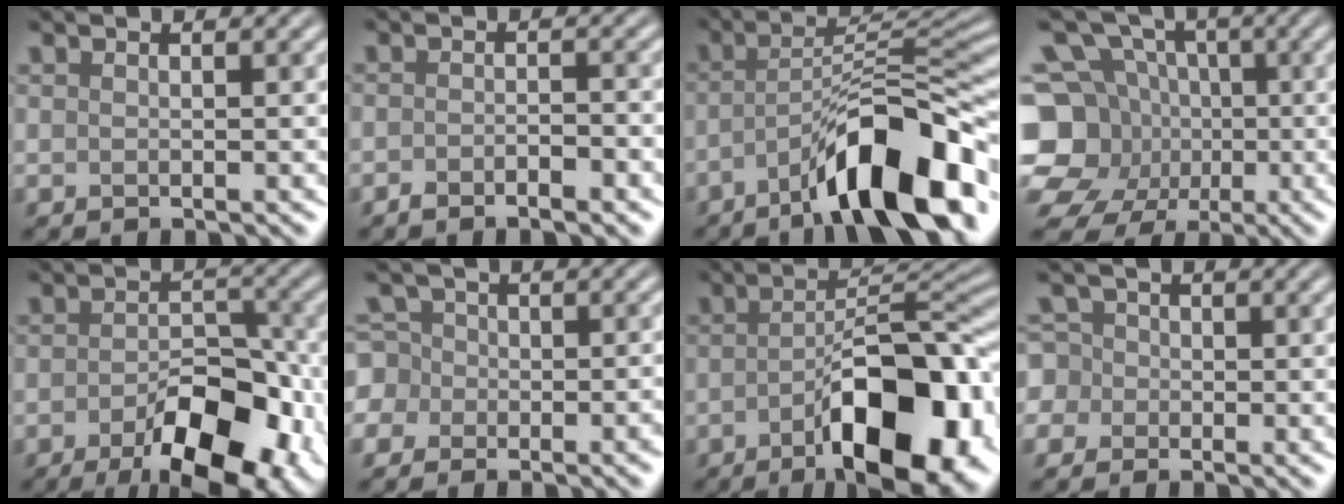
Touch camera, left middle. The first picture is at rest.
{"total": 2.0, "force": [-1.6, 0.5, 1.1], "torque": [-0.018, -0.001, -0.024]}
{"total": 11.1, "force": [-6.5, 2.2, 8.7], "torque": [-0.126, 0.022, -0.108]}
{"total": 12.2, "force": [-2.7, 11.3, 3.9], "torque": [-0.123, -0.004, -0.069]}
{"total": 10.4, "force": [-5.3, 4.6, 7.6], "torque": [-0.109, -0.005, -0.067]}
{"total": 6.1, "force": [-2.6, 5.2, 1.7], "torque": [-0.012, 0.016, -0.073]}
{"total": 13.0, "force": [-5.3, 4.9, 10.9], "torque": [-0.153, 0.000, -0.076]}
{"total": 3.4, "force": [-0.8, 3.3, 0.5], "torque": [0.003, 0.021, -0.043]}